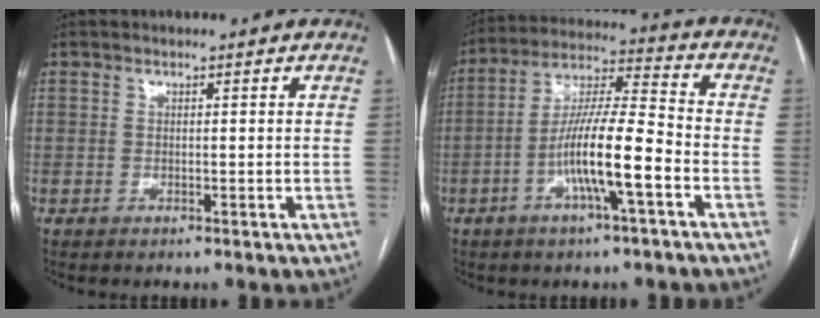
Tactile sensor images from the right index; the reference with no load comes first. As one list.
[{"total": 12.0, "force": [-4.3, 0.9, 11.2], "torque": [-0.215, 0.008, -0.078]}]